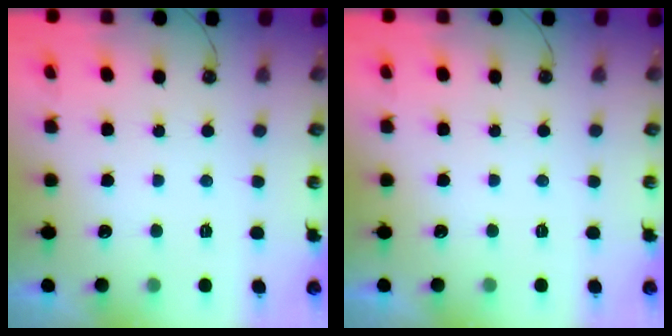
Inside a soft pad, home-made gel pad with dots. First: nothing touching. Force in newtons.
{"total": 0.0}